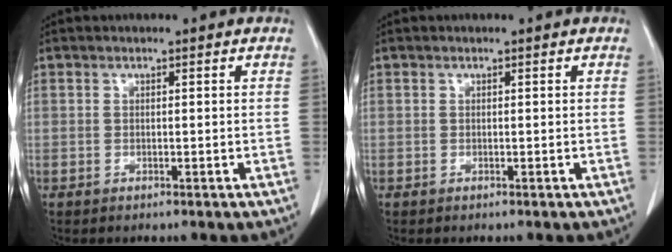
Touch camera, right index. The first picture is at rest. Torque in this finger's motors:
{"motor_torque": [0.00, 0.00, 0.00, 0.00]}